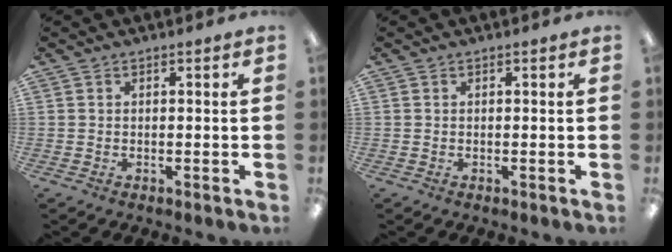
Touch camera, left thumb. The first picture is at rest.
{"total": 0.0}